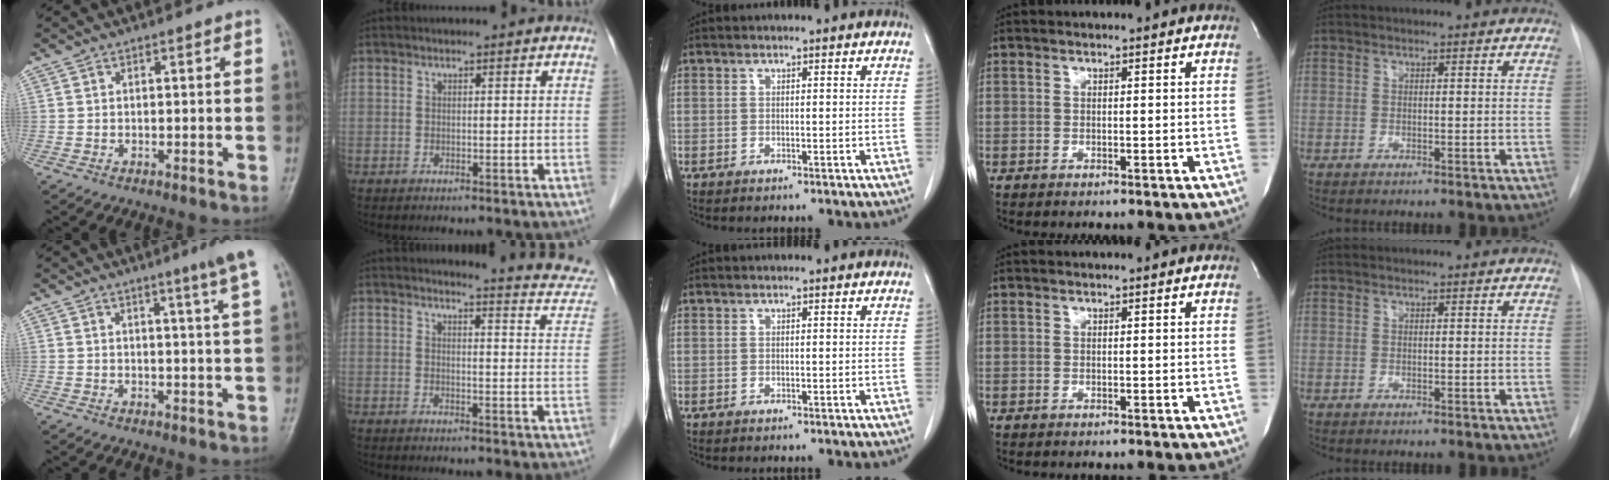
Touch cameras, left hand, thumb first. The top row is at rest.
{"thumb": {"total": 6.1, "force": [3.9, -0.7, 4.7], "torque": [-0.065, -0.021, 0.048]}, "index": {"total": 9.4, "force": [9.2, 0.6, 2.2], "torque": [-0.015, -0.043, 0.082]}}